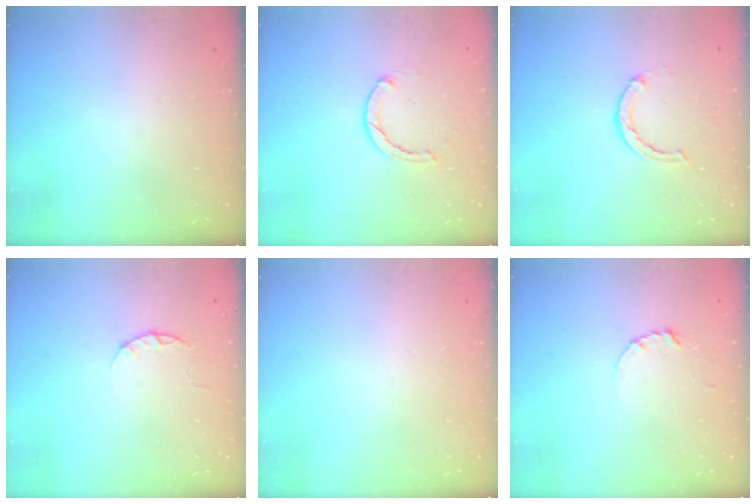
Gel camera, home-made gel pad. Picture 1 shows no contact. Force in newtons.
{"total": 2.4, "press": 2.4, "slide": 0.1}
{"total": 2.3, "press": 2.3, "slide": 0.3}
{"total": 2.4, "press": 2.3, "slide": 0.4}
{"total": 0.0}
{"total": 3.5, "press": 3.5, "slide": 0.4}